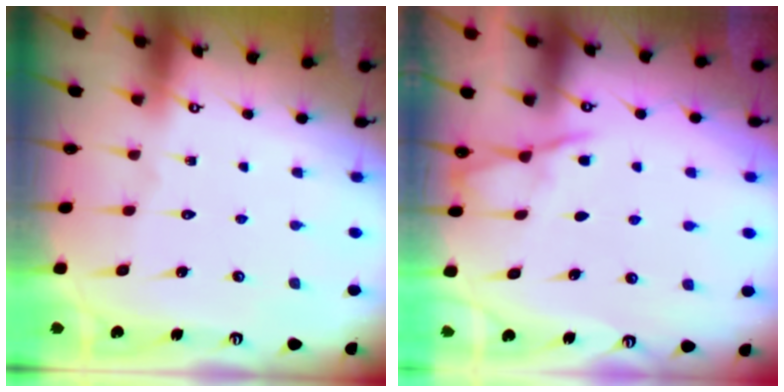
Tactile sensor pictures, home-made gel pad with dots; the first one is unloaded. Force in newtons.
{"total": 4.4, "press": 4.4, "slide": 0.3}